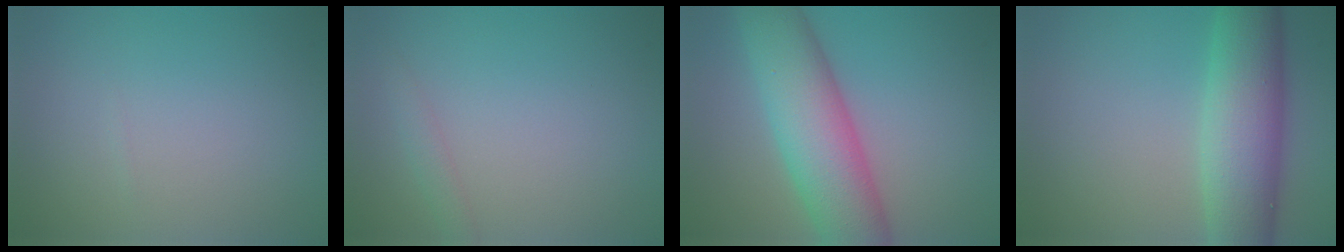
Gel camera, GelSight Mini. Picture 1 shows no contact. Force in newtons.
{"total": 1.2, "press": 1.2, "slide": 0.0}
{"total": 9.4, "press": 9.4, "slide": 0.2}
{"total": 8.5, "press": 8.5, "slide": 0.4}